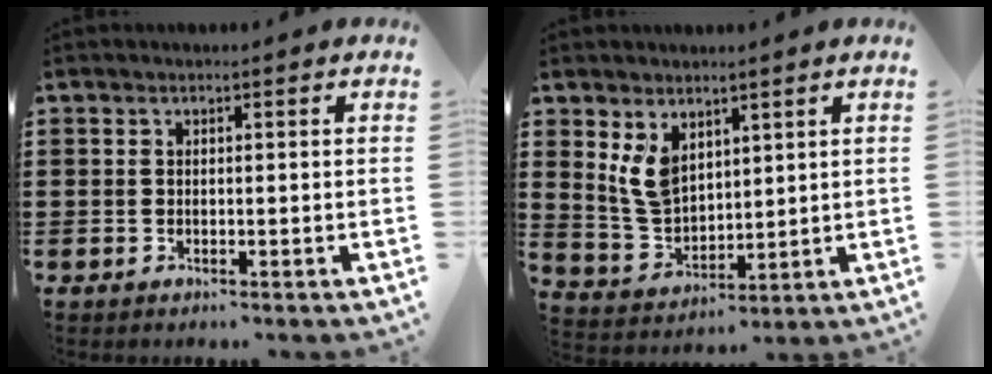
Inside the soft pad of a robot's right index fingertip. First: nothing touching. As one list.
[{"total": 6.4, "force": [3.2, 4.1, 3.7], "torque": [-0.100, -0.002, 0.058]}]